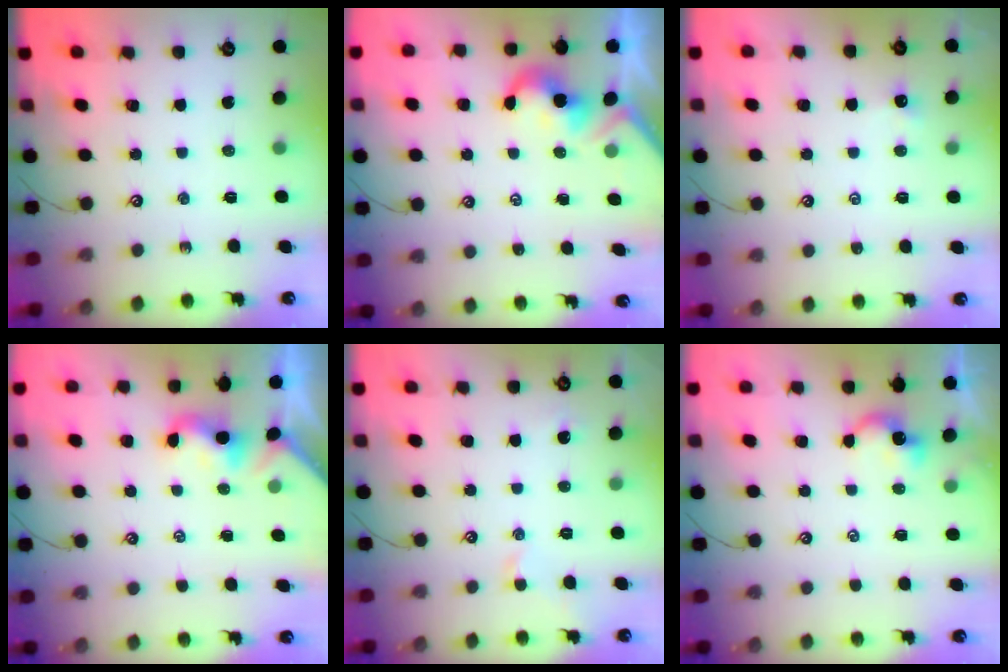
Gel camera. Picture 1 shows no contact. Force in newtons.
{"total": 2.1, "press": 2.0, "slide": 0.5}
{"total": 0.0}
{"total": 1.9, "press": 1.9, "slide": 0.5}
{"total": 0.9, "press": 0.7, "slide": 0.6}
{"total": 2.5, "press": 2.5, "slide": 0.3}